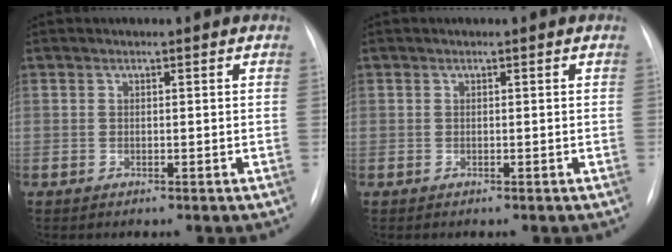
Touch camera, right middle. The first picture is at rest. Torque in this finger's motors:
{"motor_torque": [-1.11, 0.23, -0.39, -0.12]}